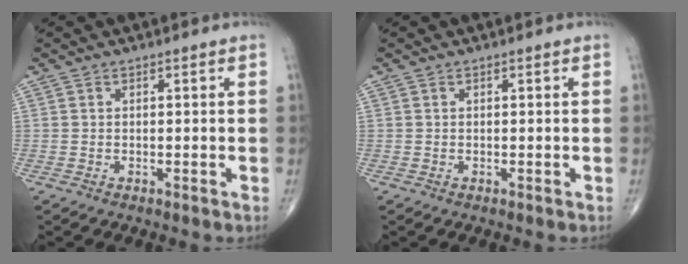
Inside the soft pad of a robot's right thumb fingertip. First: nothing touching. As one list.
[{"total": 0.0}]